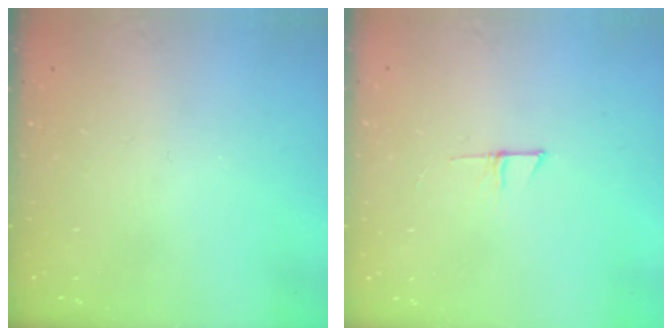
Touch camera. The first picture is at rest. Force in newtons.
{"total": 4.0, "press": 4.0, "slide": 0.4}